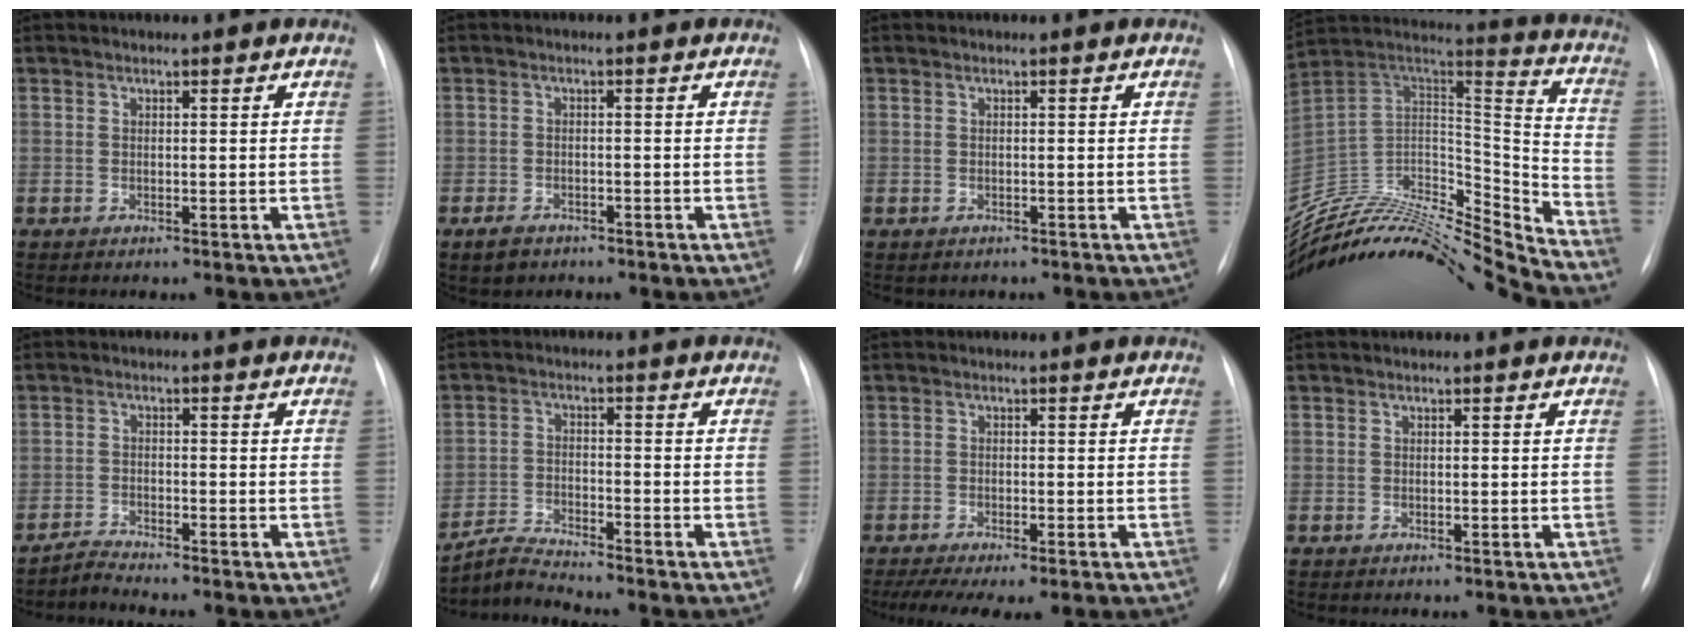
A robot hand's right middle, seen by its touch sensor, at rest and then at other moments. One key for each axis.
{"total": 3.1, "fx": -2.2, "fy": 1.9, "fz": 1.1, "tx": -0.026, "ty": 0.000, "tz": -0.030}
{"total": 1.1, "fx": -0.8, "fy": 0.7, "fz": 0.1, "tx": -0.008, "ty": 0.000, "tz": -0.007}
{"total": 28.7, "fx": -27.4, "fy": 1.9, "fz": 8.3, "tx": -0.159, "ty": 0.013, "tz": -0.443}
{"total": 2.2, "fx": -2.1, "fy": -0.6, "fz": -0.4, "tx": 0.004, "ty": -0.016, "tz": -0.043}
{"total": 4.5, "fx": -4.4, "fy": -0.9, "fz": -0.3, "tx": -0.003, "ty": -0.017, "tz": -0.084}
{"total": 8.4, "fx": -6.2, "fy": 2.0, "fz": 5.3, "tx": -0.081, "ty": -0.010, "tz": -0.091}
{"total": 0.0}